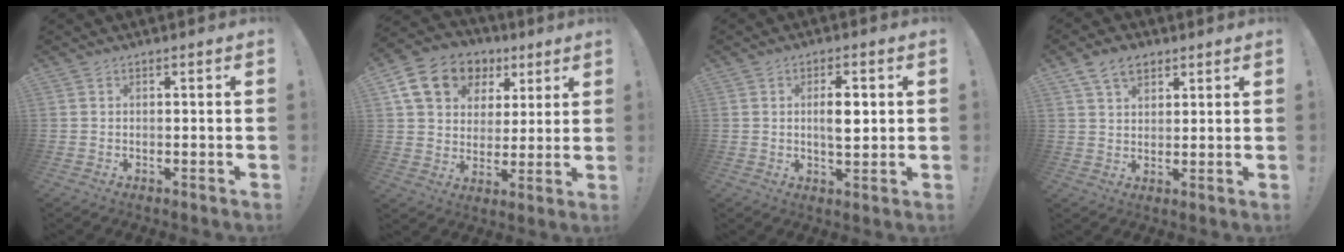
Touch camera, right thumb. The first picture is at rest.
{"total": 16.0, "force": [7.3, 12.1, 7.4], "torque": [-0.111, -0.028, 0.146]}
{"total": 6.7, "force": [0.7, 2.8, 6.0], "torque": [-0.095, -0.002, 0.004]}
{"total": 7.5, "force": [4.4, 4.7, 3.7], "torque": [-0.066, -0.007, 0.086]}